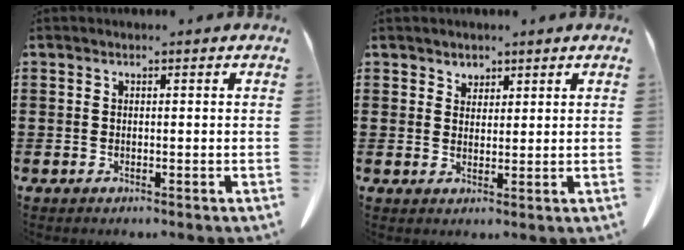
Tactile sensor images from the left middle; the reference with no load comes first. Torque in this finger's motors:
{"motor_torque": [0.20, 0.16, -0.03, 0.01]}